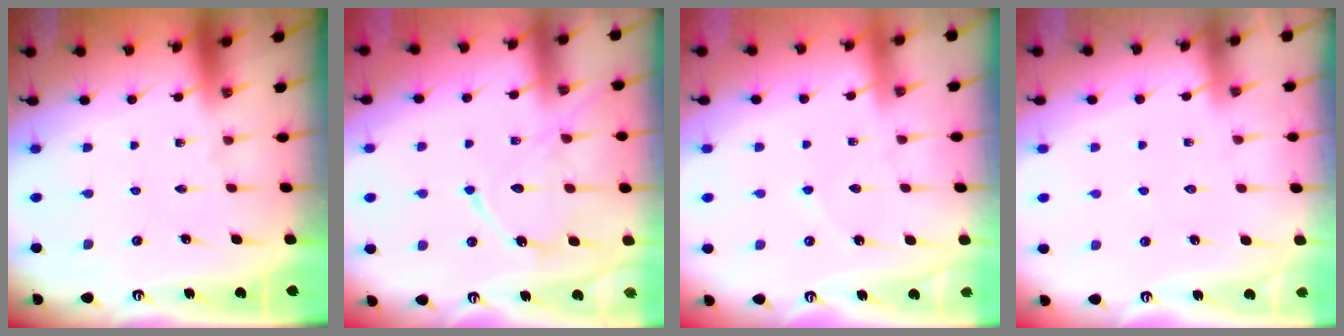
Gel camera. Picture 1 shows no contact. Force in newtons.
{"total": 15.7, "press": 15.6, "slide": 1.4}
{"total": 3.3, "press": 3.3, "slide": 0.3}
{"total": 4.3, "press": 4.2, "slide": 0.6}